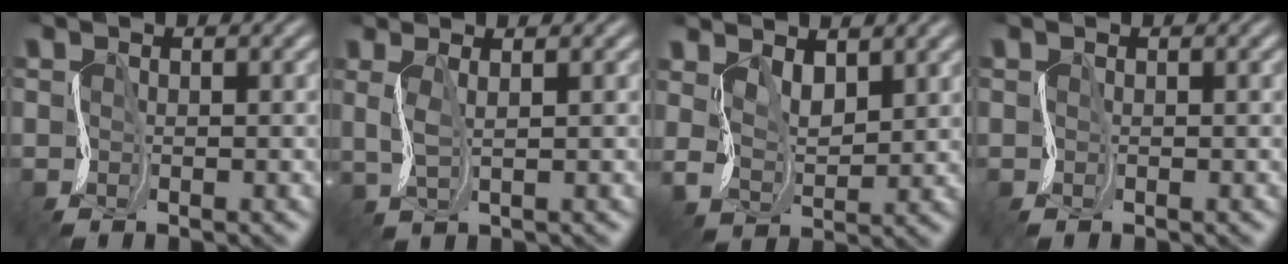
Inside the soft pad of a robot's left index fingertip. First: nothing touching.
{"total": 1.8, "force": [1.3, 0.3, 1.1], "torque": [-0.025, 0.007, 0.026]}
{"total": 3.5, "force": [2.6, 1.4, 1.8], "torque": [-0.046, -0.002, 0.057]}
{"total": 0.0}